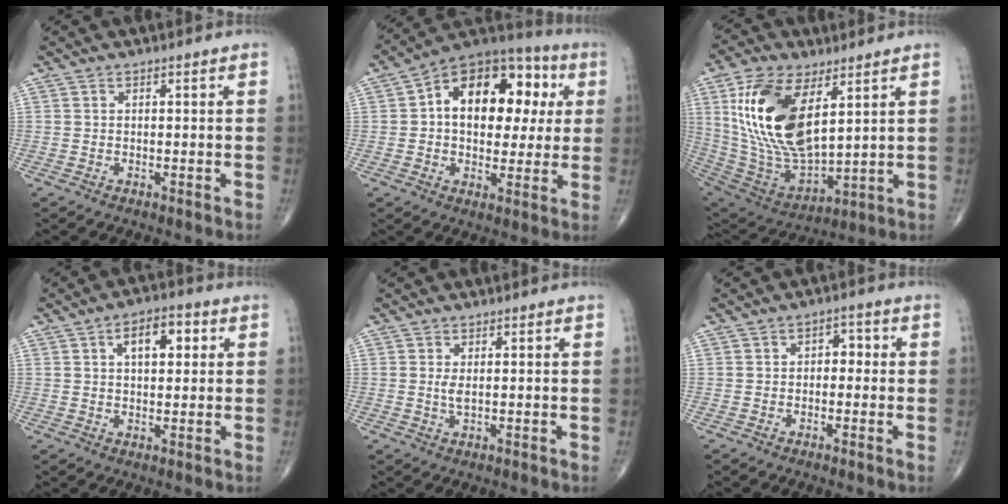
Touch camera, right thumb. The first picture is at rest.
{"total": 20.0, "force": [3.8, 12.5, 15.1], "torque": [-0.175, 0.026, 0.049]}
{"total": 21.5, "force": [7.1, 10.5, 17.3], "torque": [-0.331, -0.030, 0.145]}
{"total": 7.4, "force": [2.3, 3.9, 5.8], "torque": [-0.069, 0.006, 0.032]}
{"total": 1.7, "force": [0.3, 0.4, 1.6], "torque": [-0.035, -0.005, 0.009]}
{"total": 3.1, "force": [0.0, 2.1, 2.2], "torque": [-0.009, 0.011, -0.009]}